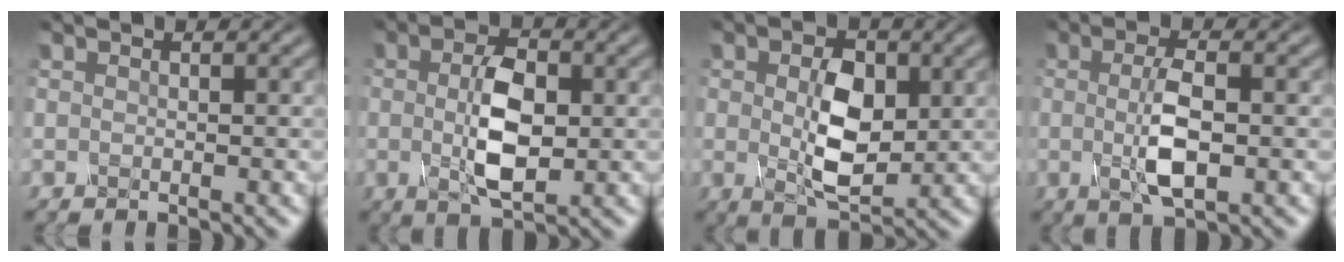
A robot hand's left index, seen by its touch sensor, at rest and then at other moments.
{"total": 5.1, "force": [0.0, 2.3, 4.5], "torque": [-0.095, 0.001, 0.001]}
{"total": 5.5, "force": [0.4, 3.1, 4.6], "torque": [-0.089, 0.000, 0.010]}
{"total": 3.8, "force": [0.0, 1.0, 3.6], "torque": [-0.078, 0.000, -0.001]}